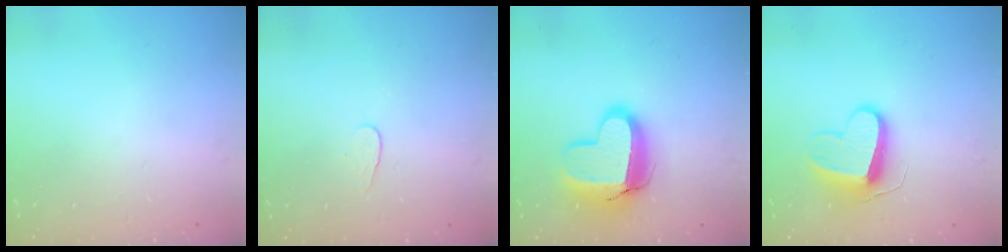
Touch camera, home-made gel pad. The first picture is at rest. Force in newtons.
{"total": 4.1, "press": 4.1, "slide": 0.3}
{"total": 14.1, "press": 14.1, "slide": 1.1}
{"total": 9.9, "press": 9.9, "slide": 0.0}